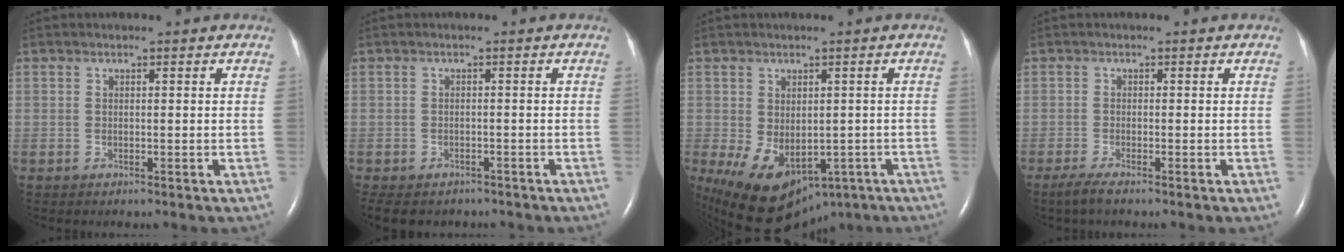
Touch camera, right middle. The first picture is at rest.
{"total": 8.2, "force": [-6.4, 4.4, 2.7], "torque": [-0.052, -0.006, -0.077]}
{"total": 10.9, "force": [-5.7, 7.2, 5.9], "torque": [-0.095, -0.008, -0.071]}
{"total": 1.8, "force": [-1.3, -0.2, 1.3], "torque": [-0.039, -0.009, -0.032]}